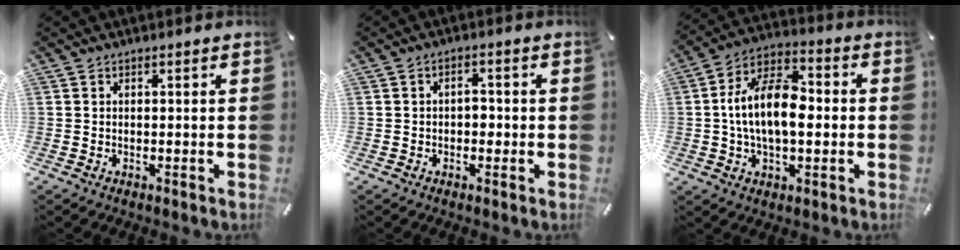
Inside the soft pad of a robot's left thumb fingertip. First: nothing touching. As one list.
[{"total": 2.6, "force": [-0.4, 1.9, 1.8], "torque": [-0.027, 0.005, -0.013]}, {"total": 13.5, "force": [-0.5, 8.0, 10.8], "torque": [-0.221, 0.009, -0.010]}]